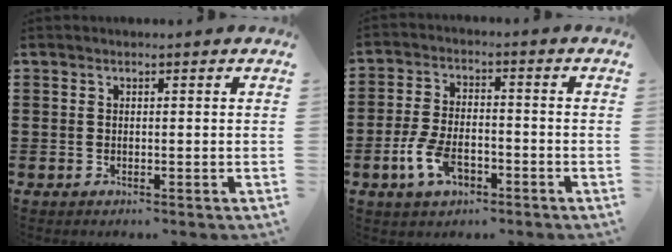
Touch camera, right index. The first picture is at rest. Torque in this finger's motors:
{"motor_torque": [2.14, 0.00, 0.21, 0.16]}